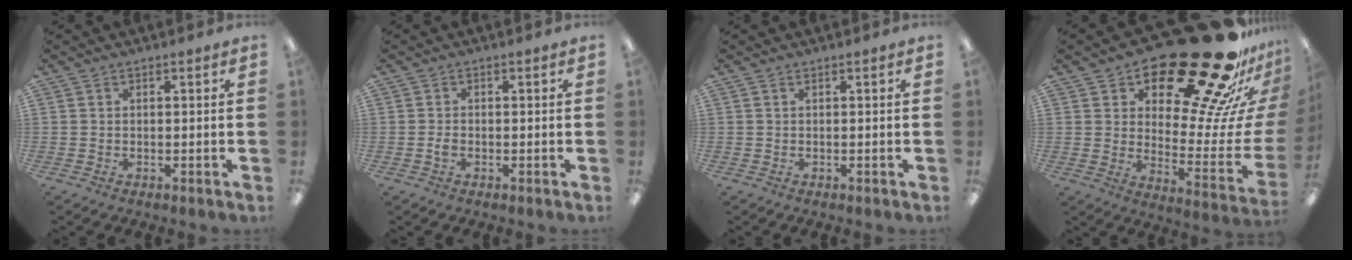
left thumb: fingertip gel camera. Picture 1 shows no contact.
{"total": 1.4, "force": [-0.5, 1.0, 0.9], "torque": [-0.016, 0.003, -0.010]}
{"total": 0.0}
{"total": 31.1, "force": [22.2, 11.4, 18.6], "torque": [-0.226, -0.169, 0.385]}